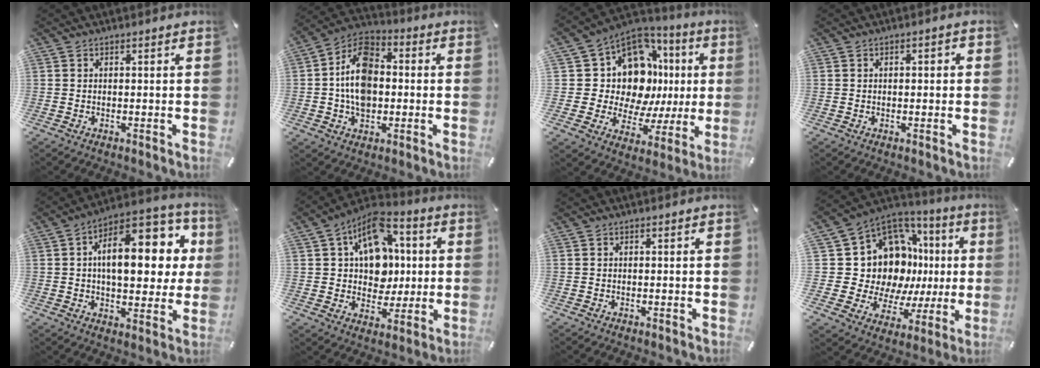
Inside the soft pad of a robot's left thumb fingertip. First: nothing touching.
{"total": 12.7, "force": [-1.0, 9.4, 8.5], "torque": [-0.180, 0.012, -0.021]}
{"total": 14.8, "force": [4.4, 11.5, 8.3], "torque": [-0.145, -0.057, 0.089]}
{"total": 1.3, "force": [-0.2, 0.8, 1.0], "torque": [-0.017, 0.005, -0.007]}
{"total": 19.5, "force": [5.0, 10.2, 15.9], "torque": [-0.226, -0.021, 0.083]}
{"total": 14.9, "force": [3.5, 11.7, 8.5], "torque": [-0.139, -0.018, 0.071]}
{"total": 0.0}
{"total": 18.9, "force": [5.2, 14.6, 10.8], "torque": [-0.194, -0.065, 0.122]}